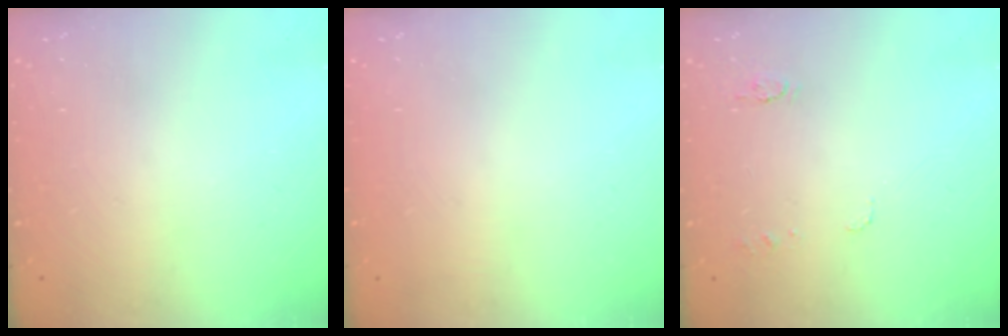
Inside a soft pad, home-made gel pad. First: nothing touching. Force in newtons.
{"total": 0.0}
{"total": 5.2, "press": 5.1, "slide": 0.5}